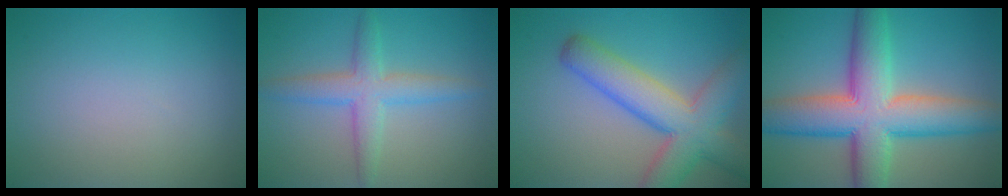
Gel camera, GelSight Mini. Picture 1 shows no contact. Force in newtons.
{"total": 4.9, "press": 4.9, "slide": 0.0}
{"total": 8.1, "press": 8.1, "slide": 0.3}
{"total": 11.0, "press": 11.0, "slide": 0.3}